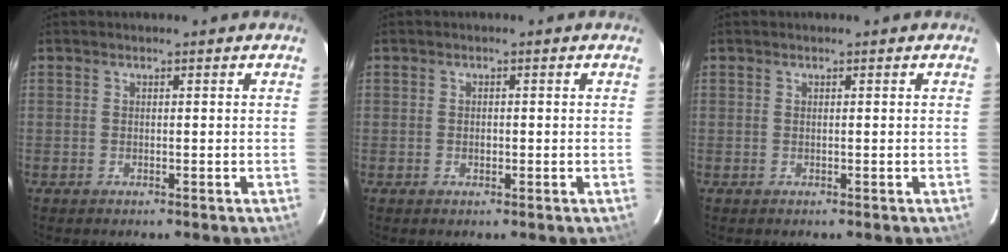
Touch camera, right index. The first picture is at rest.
{"total": 1.1, "force": [-0.2, 1.0, 0.5], "torque": [-0.007, 0.001, -0.002]}
{"total": 0.0}